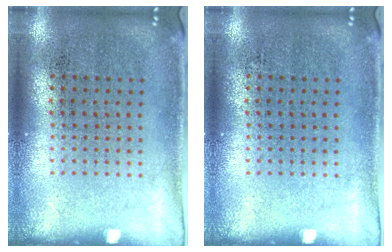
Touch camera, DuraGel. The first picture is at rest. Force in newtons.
{"total": 0.0}